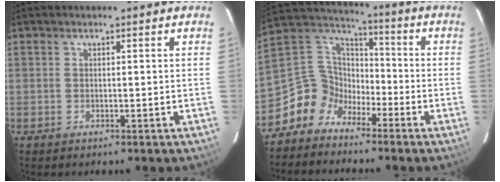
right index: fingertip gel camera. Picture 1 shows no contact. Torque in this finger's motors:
{"motor_torque": [0.45, -0.54, -0.18, -0.18]}